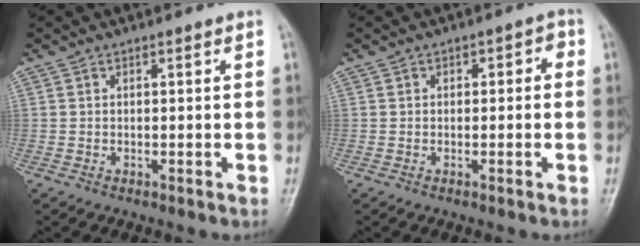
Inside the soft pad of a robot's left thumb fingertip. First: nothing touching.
{"total": 2.6, "force": [-0.2, 1.9, 1.8], "torque": [-0.001, 0.013, -0.012]}